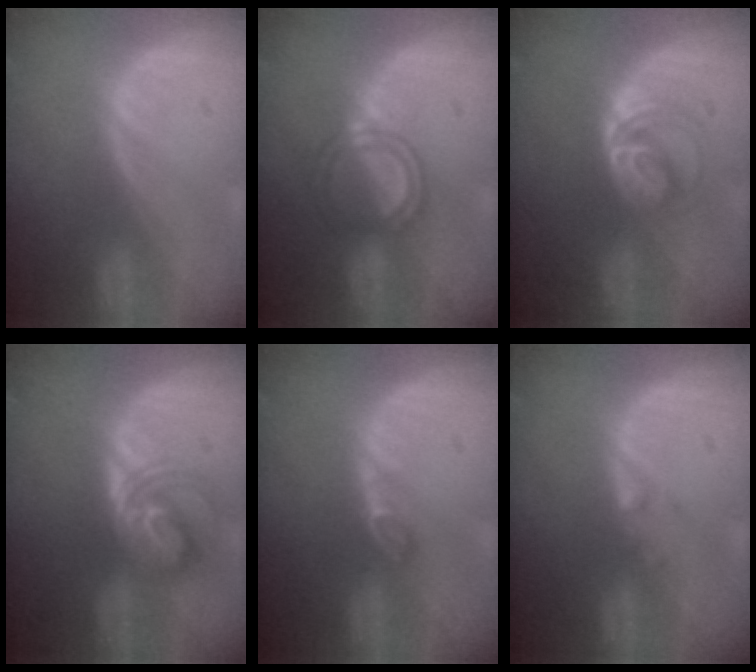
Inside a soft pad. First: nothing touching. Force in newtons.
{"total": 5.1, "press": 4.6, "slide": 2.1}
{"total": 5.9, "press": 5.2, "slide": 2.7}
{"total": 5.6, "press": 5.4, "slide": 1.1}
{"total": 2.0, "press": 1.9, "slide": 0.4}
{"total": 0.7, "press": 0.6, "slide": 0.4}